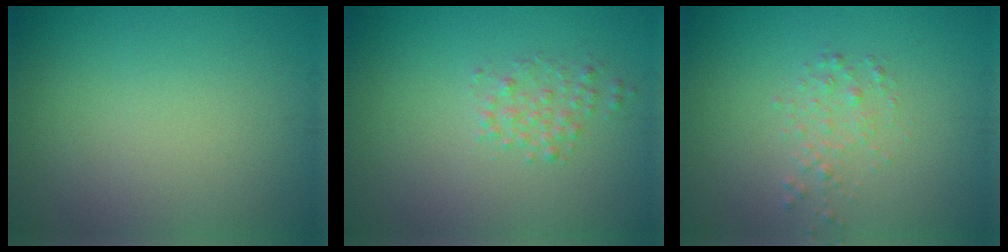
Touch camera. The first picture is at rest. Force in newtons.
{"total": 1.6, "press": 1.6, "slide": 0.0}
{"total": 1.4, "press": 1.4, "slide": 0.1}